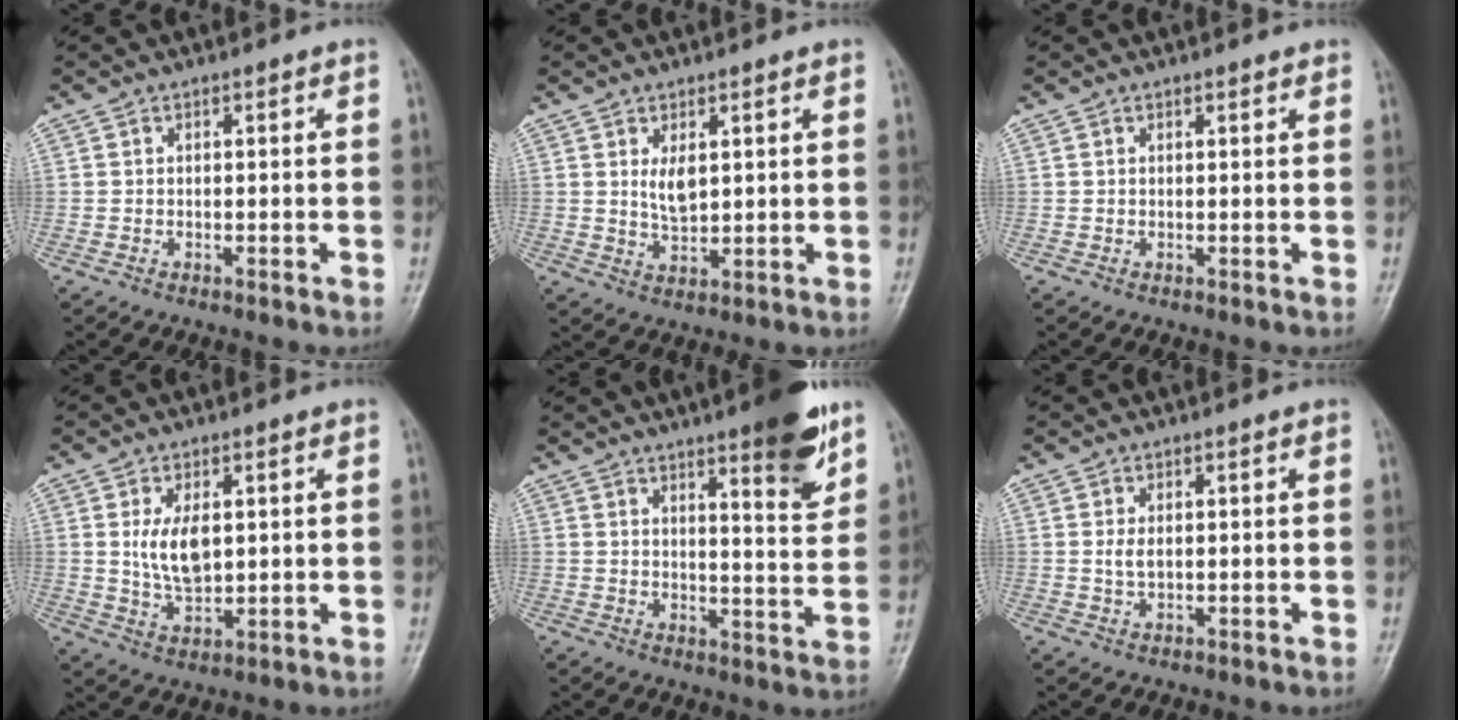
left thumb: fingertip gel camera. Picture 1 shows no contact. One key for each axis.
{"total": 4.1, "fx": 1.4, "fy": 2.0, "fz": 3.3, "tx": -0.051, "ty": -0.017, "tz": 0.031}
{"total": 1.0, "fx": 0.8, "fy": 0.3, "fz": 0.6, "tx": -0.006, "ty": -0.001, "tz": 0.008}
{"total": 7.0, "fx": 1.4, "fy": 3.7, "fz": 5.8, "tx": -0.097, "ty": -0.013, "tz": 0.033}
{"total": 11.0, "fx": 7.0, "fy": 2.0, "fz": 8.2, "tx": -0.093, "ty": -0.045, "tz": 0.095}
{"total": 2.1, "fx": 0.4, "fy": 1.0, "fz": 1.8, "tx": -0.034, "ty": -0.003, "tz": 0.010}